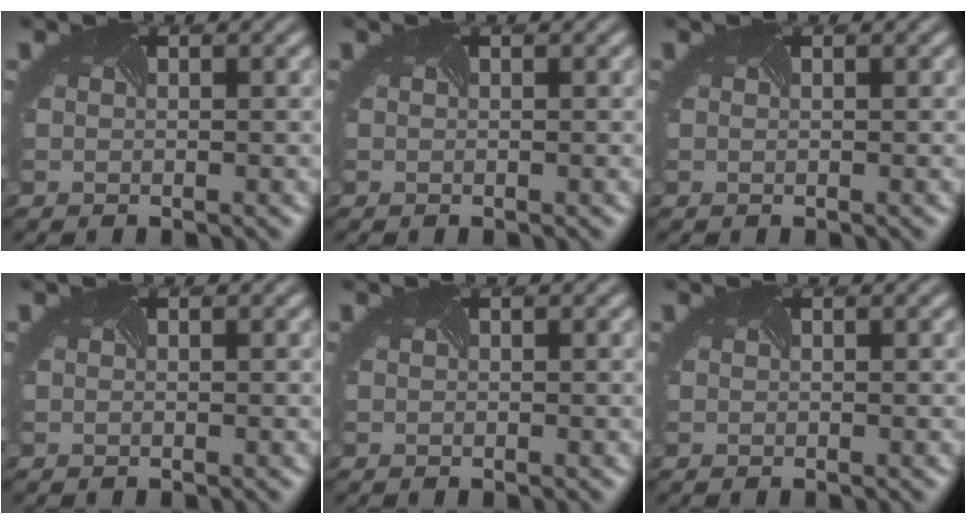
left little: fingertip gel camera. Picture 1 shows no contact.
{"total": 0.0}
{"total": 0.7, "force": [0.4, 0.4, 0.4], "torque": [-0.010, 0.009, -0.001]}
{"total": 0.0}
{"total": 0.0}
{"total": 0.0}